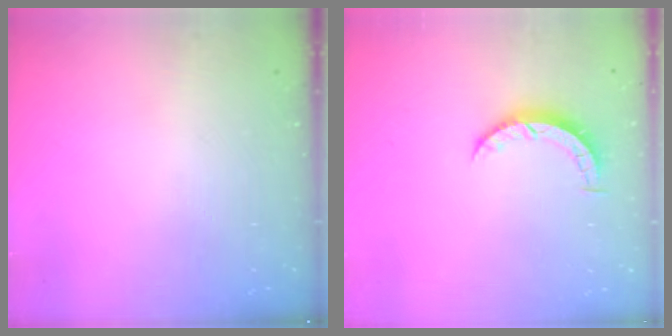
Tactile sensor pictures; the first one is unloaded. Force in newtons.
{"total": 3.6, "press": 3.6, "slide": 0.4}